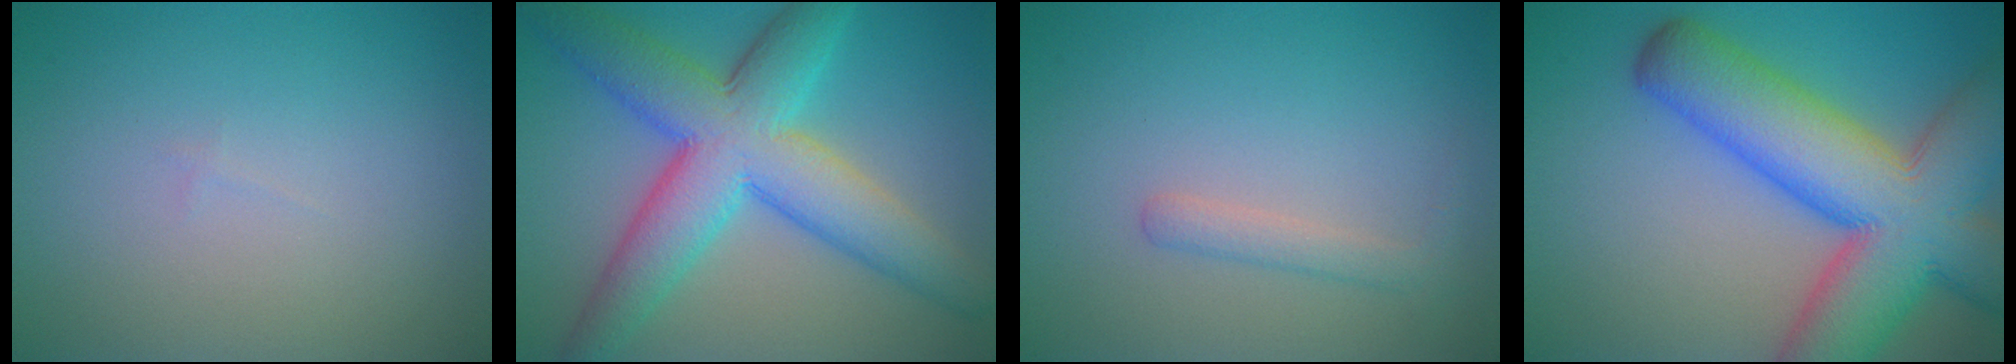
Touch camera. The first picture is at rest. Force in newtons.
{"total": 9.9, "press": 9.9, "slide": 0.2}
{"total": 1.6, "press": 1.6, "slide": 0.1}
{"total": 14.1, "press": 14.1, "slide": 0.7}